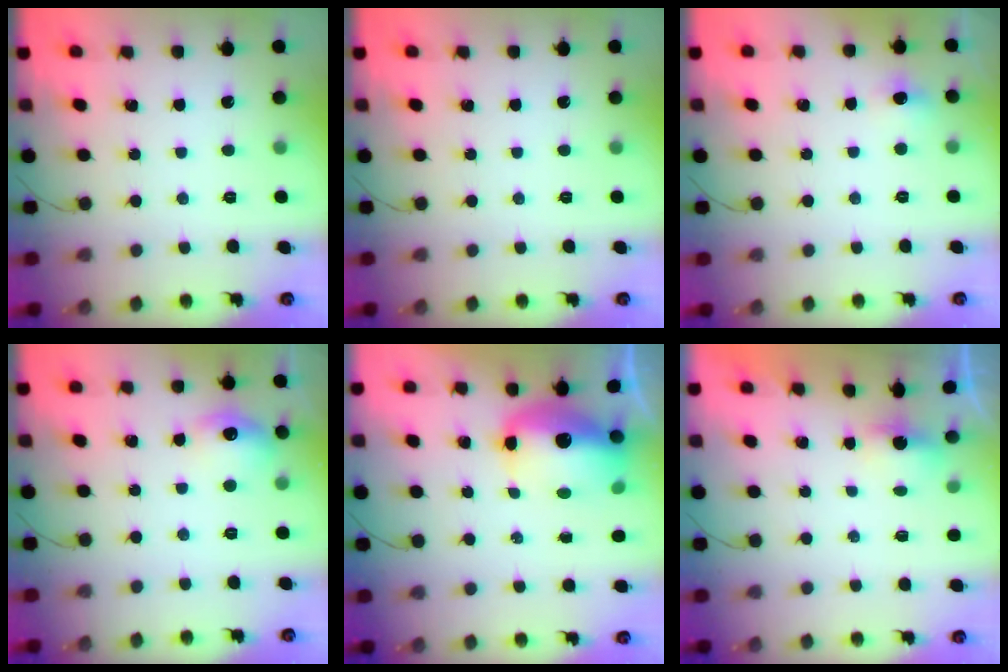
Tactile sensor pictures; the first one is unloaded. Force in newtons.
{"total": 0.0}
{"total": 5.8, "press": 4.8, "slide": 3.1}
{"total": 9.5, "press": 9.4, "slide": 0.9}
{"total": 13.4, "press": 13.1, "slide": 3.0}
{"total": 2.7, "press": 2.6, "slide": 0.7}